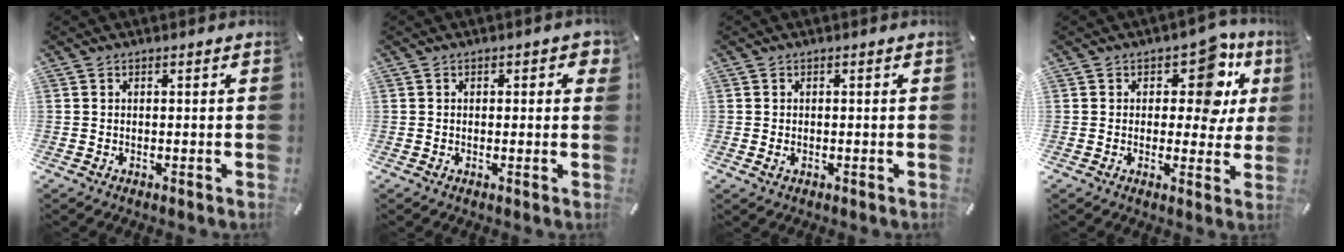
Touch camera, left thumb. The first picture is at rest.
{"total": 1.8, "force": [0.2, 1.1, 1.5], "torque": [-0.012, 0.000, -0.002]}
{"total": 1.2, "force": [-0.2, 0.9, 0.7], "torque": [-0.014, 0.002, -0.004]}
{"total": 12.2, "force": [4.9, 7.1, 8.5], "torque": [-0.097, -0.029, 0.079]}